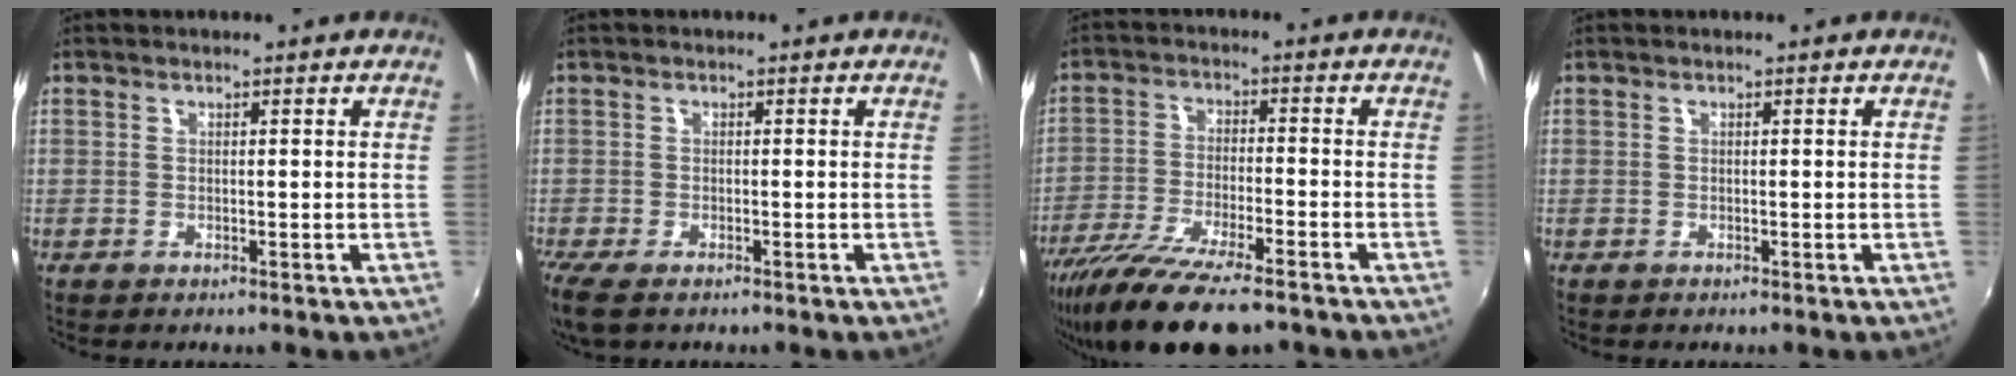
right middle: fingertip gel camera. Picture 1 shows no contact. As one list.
[{"total": 5.4, "force": [-3.8, 1.7, 3.4], "torque": [-0.081, -0.025, -0.070]}, {"total": 15.8, "force": [-12.1, 3.4, 9.6], "torque": [-0.199, -0.044, -0.212]}, {"total": 0.0}]